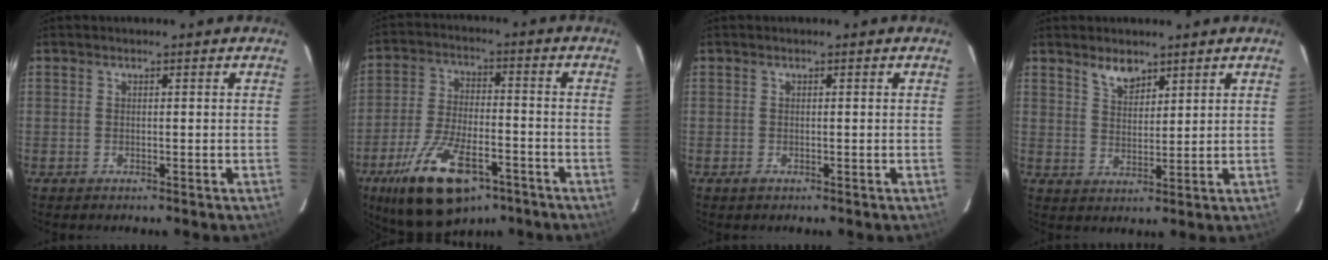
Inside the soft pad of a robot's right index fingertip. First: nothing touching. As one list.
[{"total": 17.7, "force": [-10.5, 7.4, 12.1], "torque": [-0.242, -0.029, -0.178]}, {"total": 0.5, "force": [-0.2, 0.4, 0.2], "torque": [-0.005, -0.002, -0.004]}, {"total": 4.4, "force": [3.4, 1.9, 2.1], "torque": [-0.034, 0.003, 0.064]}]